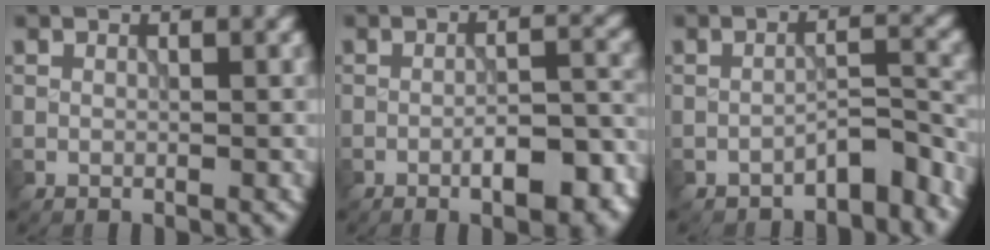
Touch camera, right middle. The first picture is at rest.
{"total": 6.0, "force": [-2.9, 2.0, 5.0], "torque": [-0.070, 0.005, -0.037]}
{"total": 3.2, "force": [-2.5, 0.9, 1.7], "torque": [-0.023, 0.013, -0.043]}